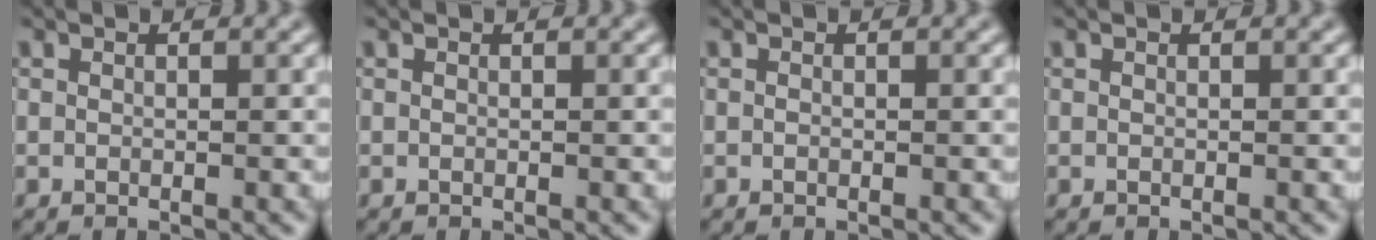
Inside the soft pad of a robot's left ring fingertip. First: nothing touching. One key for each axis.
{"total": 0.0}
{"total": 0.0}
{"total": 0.0}